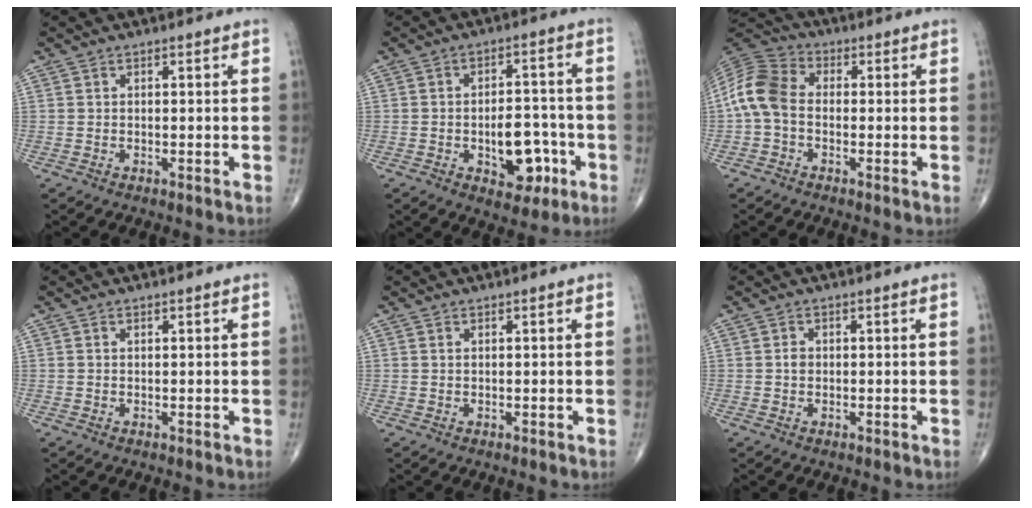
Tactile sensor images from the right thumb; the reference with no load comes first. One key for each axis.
{"total": 10.0, "fx": -3.2, "fy": 5.8, "fz": 7.5, "tx": -0.076, "ty": 0.026, "tz": -0.037}
{"total": 9.3, "fx": -0.8, "fy": 6.5, "fz": 6.6, "tx": -0.130, "ty": 0.025, "tz": -0.034}
{"total": 0.0}
{"total": 0.0}
{"total": 1.2, "fx": 0.0, "fy": 1.0, "fz": 0.7, "tx": -0.009, "ty": 0.002, "tz": -0.002}